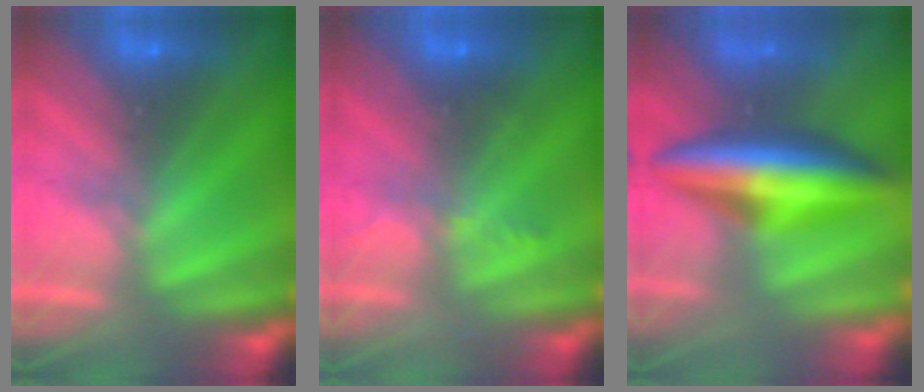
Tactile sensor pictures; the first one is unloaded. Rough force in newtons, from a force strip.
{"total": 2.3}
{"total": 8.4}